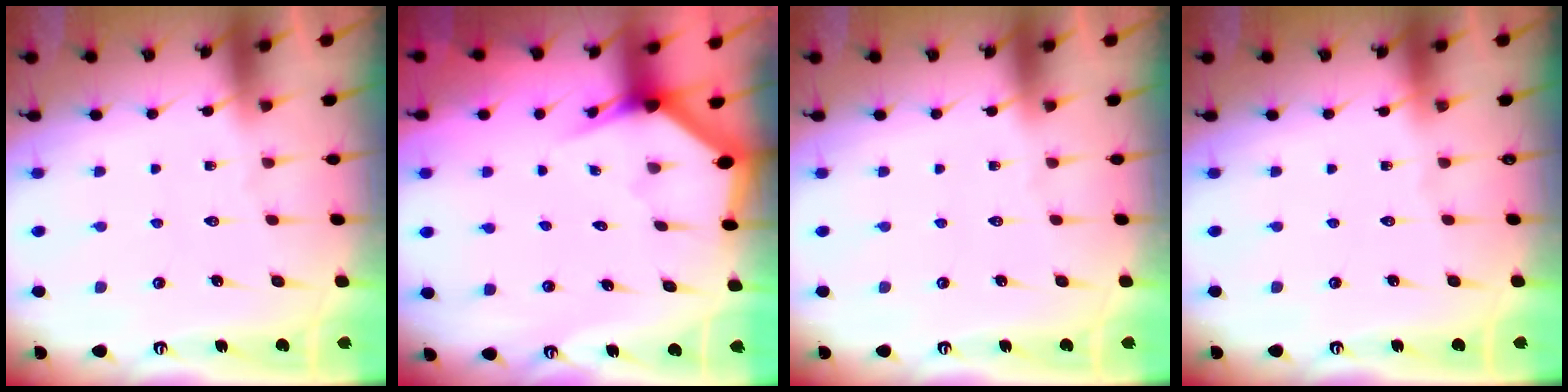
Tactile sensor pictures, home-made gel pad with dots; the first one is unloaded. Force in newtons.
{"total": 2.7, "press": 2.7, "slide": 0.1}
{"total": 0.0}
{"total": 0.0}